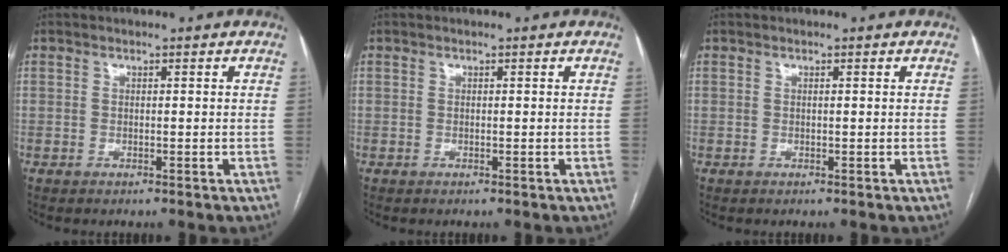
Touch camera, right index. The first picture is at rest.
{"total": 0.0}
{"total": 0.0}